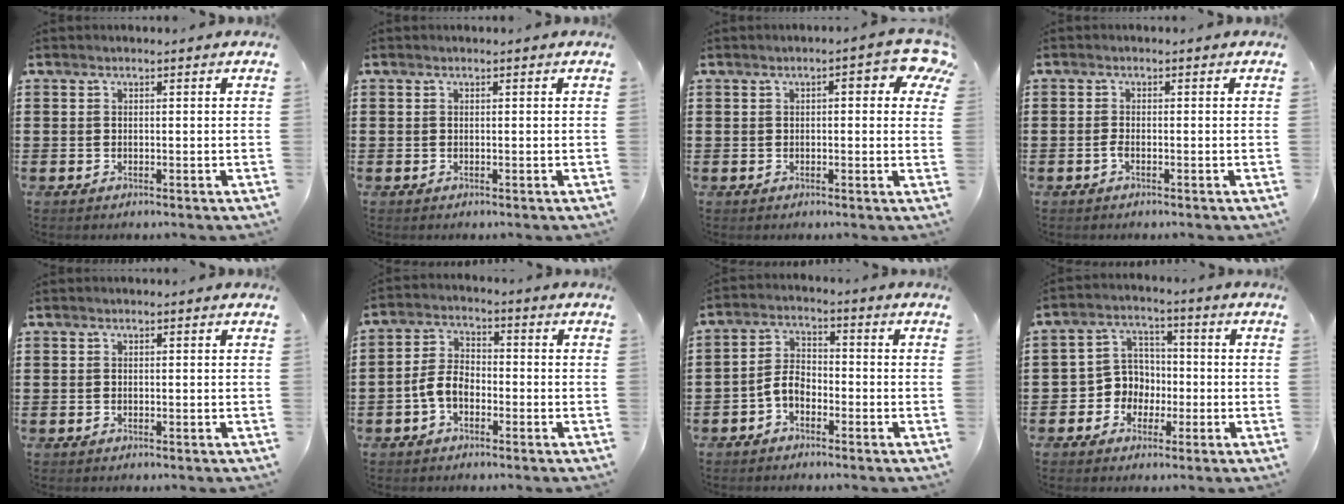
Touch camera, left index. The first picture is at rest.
{"total": 0.0}
{"total": 4.5, "force": [1.6, 1.2, 4.1], "torque": [-0.059, -0.002, 0.020]}
{"total": 0.8, "force": [-0.4, 0.1, 0.7], "torque": [-0.015, -0.001, -0.007]}
{"total": 0.0}
{"total": 4.6, "force": [-2.2, 2.8, 3.0], "torque": [-0.080, 0.005, -0.049]}
{"total": 4.1, "force": [-2.5, 2.3, 2.4], "torque": [-0.066, 0.003, -0.056]}
{"total": 5.7, "force": [-1.4, 5.4, 1.3], "torque": [-0.051, 0.009, -0.030]}